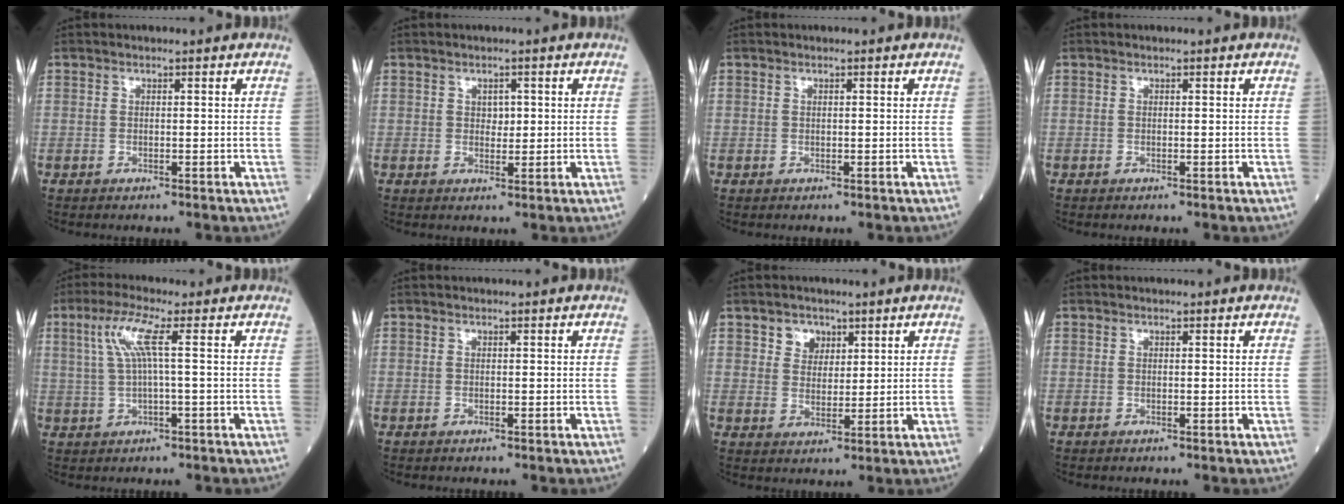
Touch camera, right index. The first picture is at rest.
{"total": 1.8, "force": [0.5, 1.2, 1.3], "torque": [-0.013, -0.001, 0.007]}
{"total": 0.0}
{"total": 0.0}
{"total": 5.5, "force": [1.5, -0.1, 5.3], "torque": [-0.114, 0.017, 0.035]}
{"total": 0.0}
{"total": 3.8, "force": [2.1, 2.9, 1.1], "torque": [-0.016, 0.004, 0.038]}
{"total": 0.0}